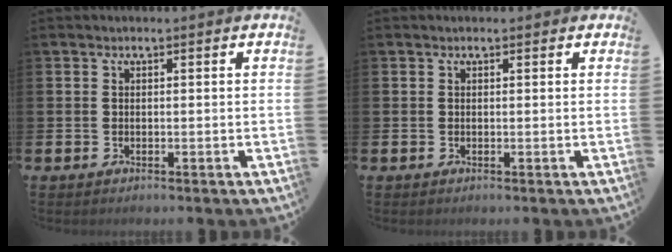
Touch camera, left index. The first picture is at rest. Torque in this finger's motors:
{"motor_torque": [0.70, -1.37, 0.09, -0.01]}